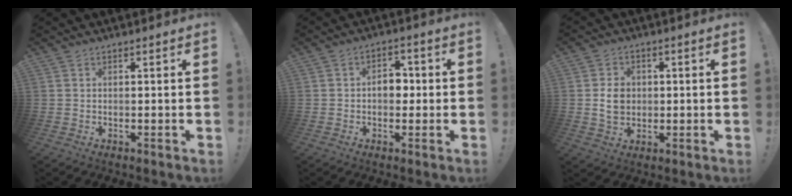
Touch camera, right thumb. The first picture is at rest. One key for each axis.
{"total": 6.6, "fx": -0.5, "fy": 4.7, "fz": 4.6, "tx": -0.069, "ty": 0.017, "tz": -0.011}
{"total": 6.6, "fx": -0.2, "fy": 5.5, "fz": 3.5, "tx": -0.050, "ty": 0.007, "tz": -0.003}